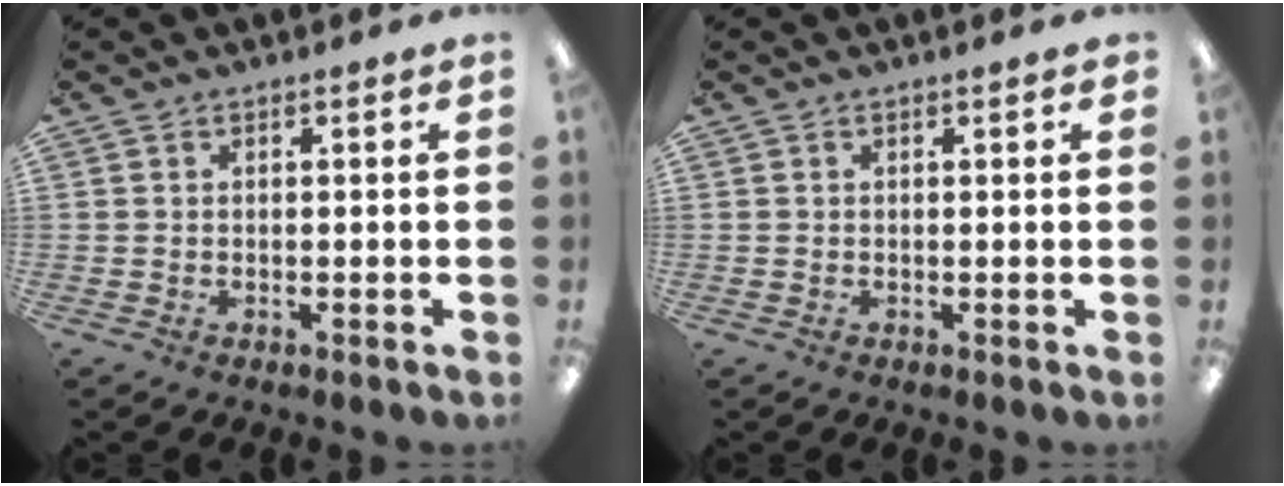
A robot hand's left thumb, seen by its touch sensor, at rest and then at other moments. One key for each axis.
{"total": 0.5, "fx": 0.3, "fy": 0.3, "fz": 0.3, "tx": 0.001, "ty": -0.001, "tz": 0.003}